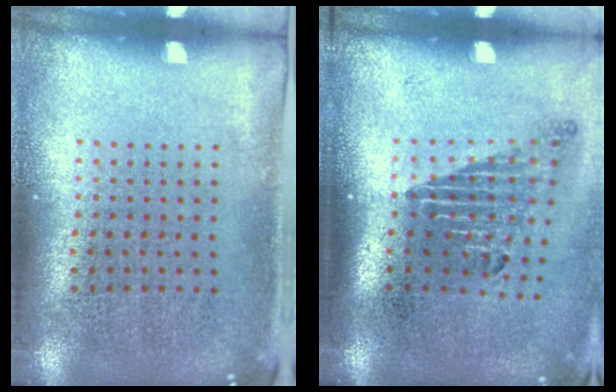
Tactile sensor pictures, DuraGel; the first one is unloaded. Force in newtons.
{"total": 1.8, "press": 1.2, "slide": 1.3}